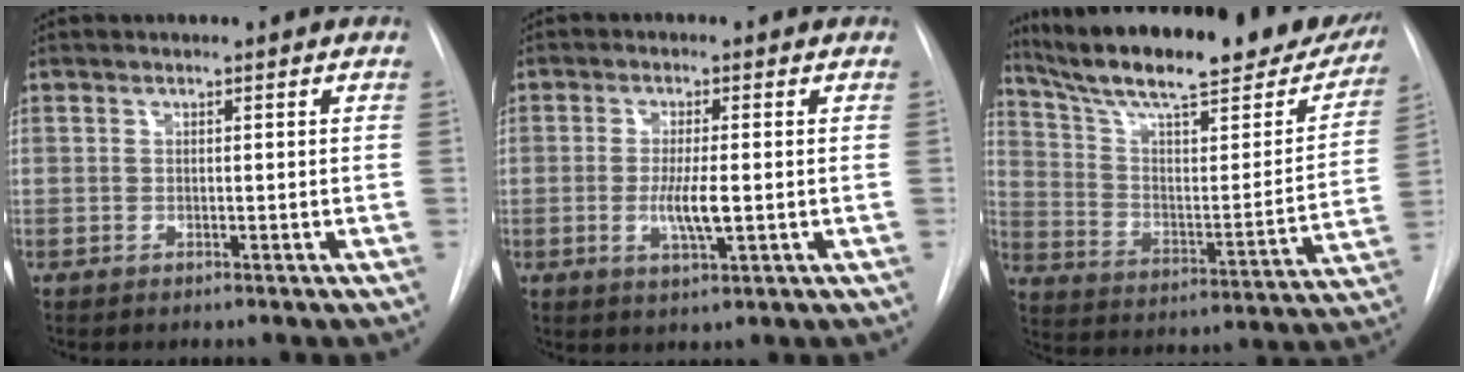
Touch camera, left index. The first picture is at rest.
{"total": 4.7, "force": [-0.8, 0.7, 4.6], "torque": [-0.091, -0.013, -0.013]}
{"total": 29.9, "force": [24.9, 5.7, 15.7], "torque": [-0.242, -0.040, 0.344]}